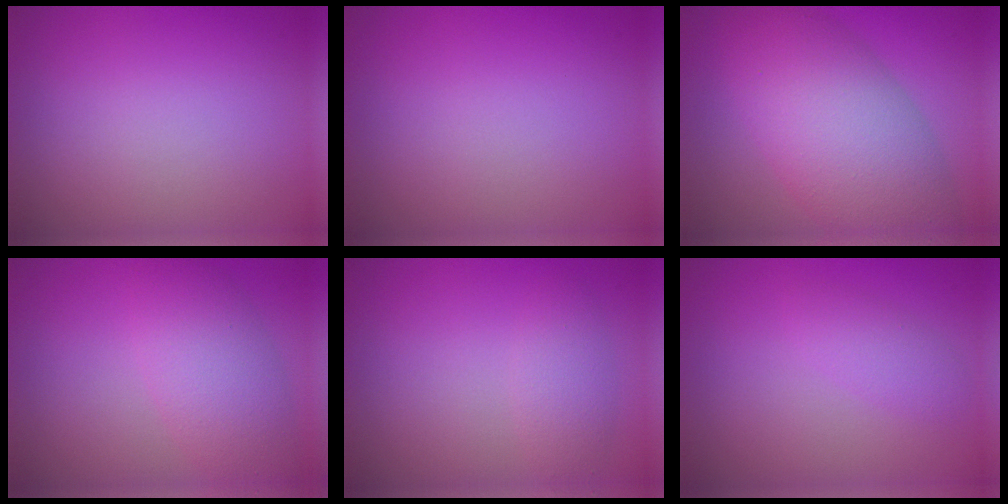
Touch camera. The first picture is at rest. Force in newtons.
{"total": 0.0}
{"total": 9.4, "press": 9.4, "slide": 0.3}
{"total": 4.9, "press": 4.9, "slide": 0.2}
{"total": 2.0, "press": 2.0, "slide": 0.0}
{"total": 1.6, "press": 1.6, "slide": 0.0}